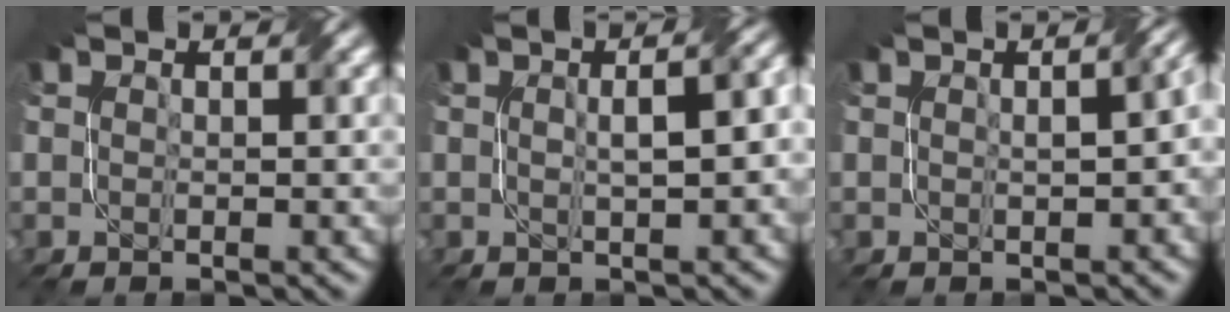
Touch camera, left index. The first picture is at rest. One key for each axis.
{"total": 5.8, "fx": 0.8, "fy": 2.1, "fz": 5.3, "tx": -0.046, "ty": 0.026, "tz": 0.005}
{"total": 3.7, "fx": 0.2, "fy": 1.4, "fz": 3.4, "tx": -0.035, "ty": 0.006, "tz": 0.014}